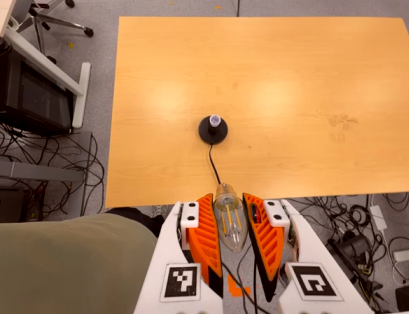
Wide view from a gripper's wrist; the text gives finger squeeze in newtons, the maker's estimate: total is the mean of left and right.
{"total": 19.2, "left": 21.3, "right": 17.1}